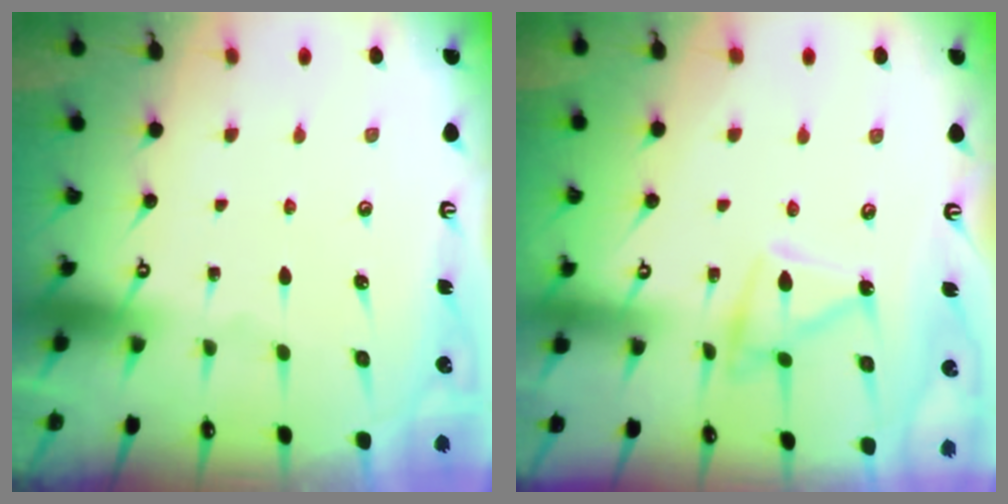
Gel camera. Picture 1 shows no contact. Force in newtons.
{"total": 11.4, "press": 11.4, "slide": 0.4}